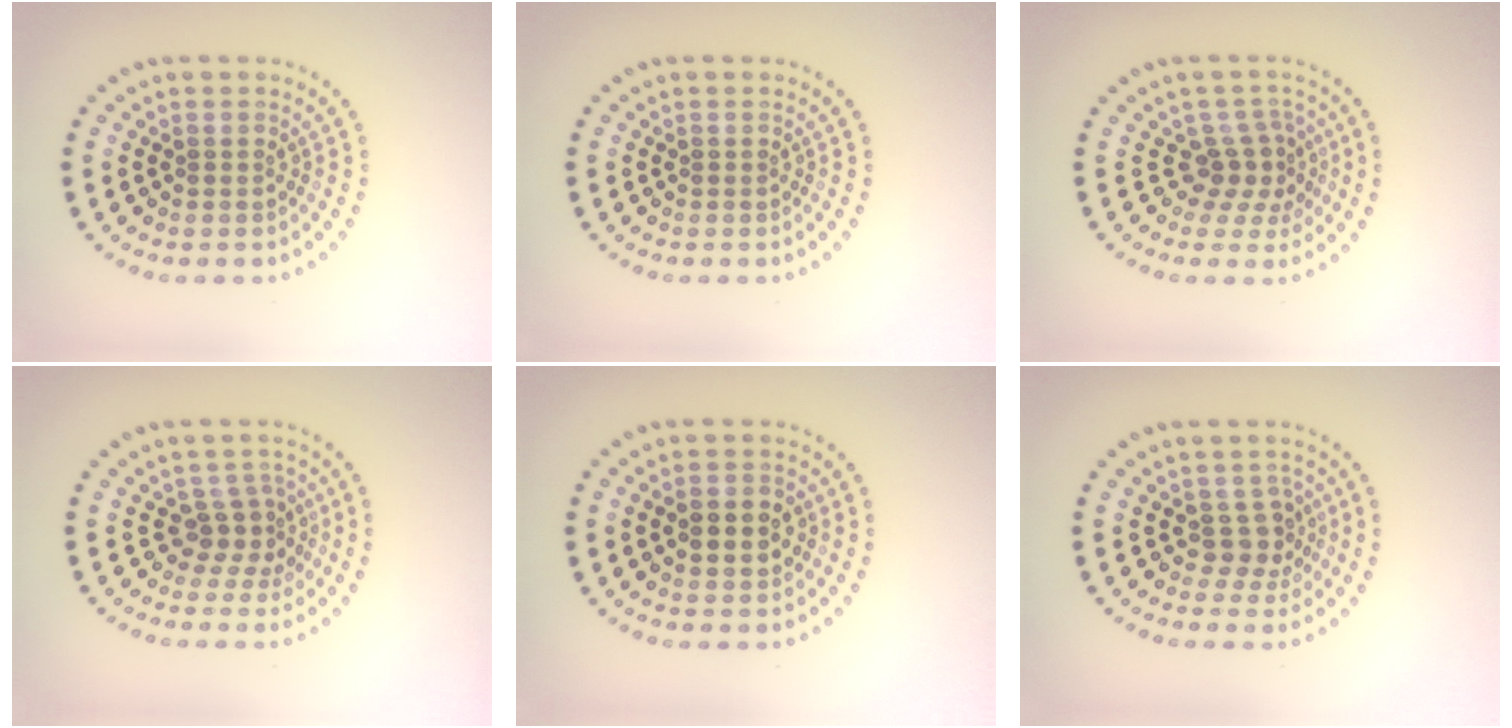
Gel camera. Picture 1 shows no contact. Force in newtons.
{"total": 0.0}
{"total": 3.0, "press": 2.0, "slide": 2.2}
{"total": 2.6, "press": 2.0, "slide": 1.8}
{"total": 2.8, "press": 2.8, "slide": 0.1}
{"total": 2.6, "press": 2.1, "slide": 1.6}